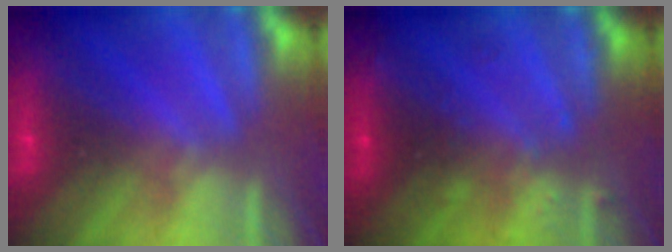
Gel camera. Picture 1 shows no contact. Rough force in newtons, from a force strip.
{"total": 2.4}